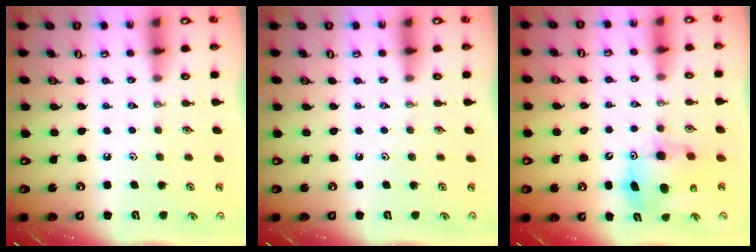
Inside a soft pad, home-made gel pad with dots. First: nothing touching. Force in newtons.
{"total": 0.0}
{"total": 9.7, "press": 9.7, "slide": 0.6}